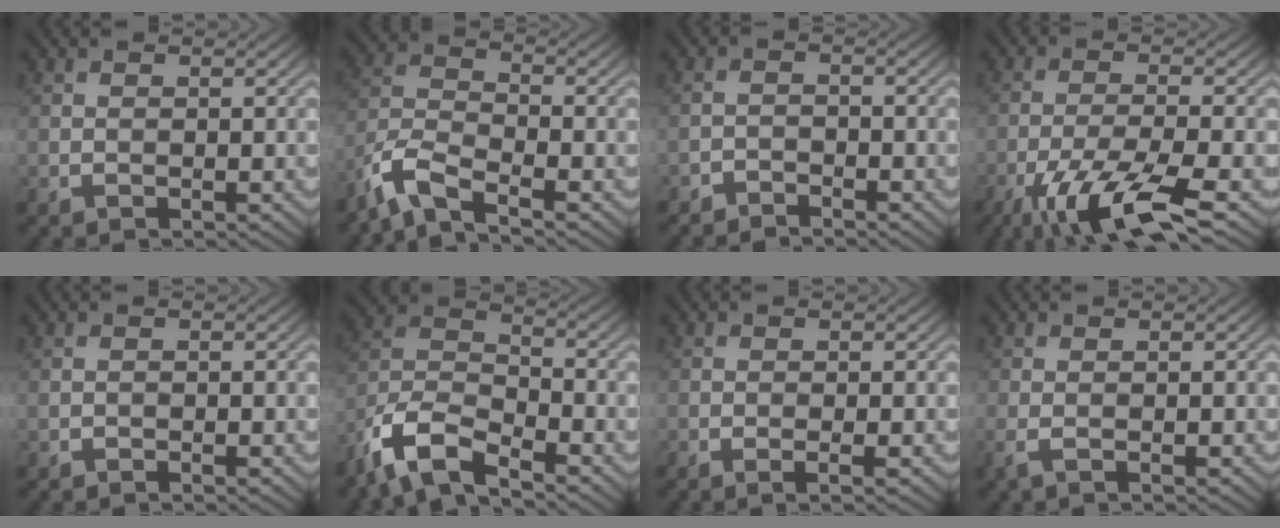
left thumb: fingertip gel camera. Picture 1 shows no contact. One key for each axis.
{"total": 6.7, "fx": -5.0, "fy": 1.8, "fz": 4.0, "tx": -0.093, "ty": -0.004, "tz": -0.118}
{"total": 1.7, "fx": -1.7, "fy": 0.3, "fz": -0.2, "tx": 0.007, "ty": 0.003, "tz": -0.037}
{"total": 11.2, "fx": -6.9, "fy": 2.7, "fz": 8.4, "tx": -0.166, "ty": -0.011, "tz": -0.128}
{"total": 0.0}
{"total": 9.9, "fx": -7.4, "fy": 3.4, "fz": 5.7, "tx": -0.116, "ty": -0.004, "tz": -0.167}
{"total": 0.9, "fx": -0.3, "fy": -0.1, "fz": 0.9, "tx": -0.017, "ty": -0.001, "tz": -0.008}
{"total": 1.3, "fx": -0.3, "fy": 0.2, "fz": 1.3, "tx": -0.035, "ty": 0.000, "tz": -0.012}